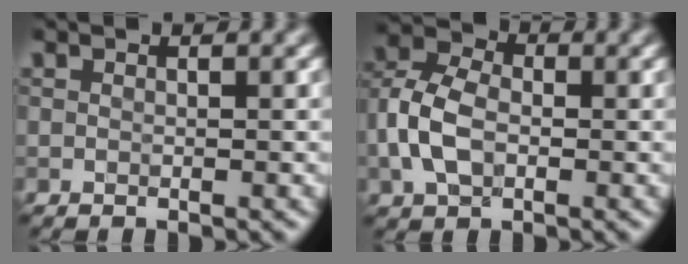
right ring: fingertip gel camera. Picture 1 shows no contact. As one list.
[{"total": 5.4, "force": [-1.0, 3.7, 3.8], "torque": [-0.089, 0.009, -0.029]}]